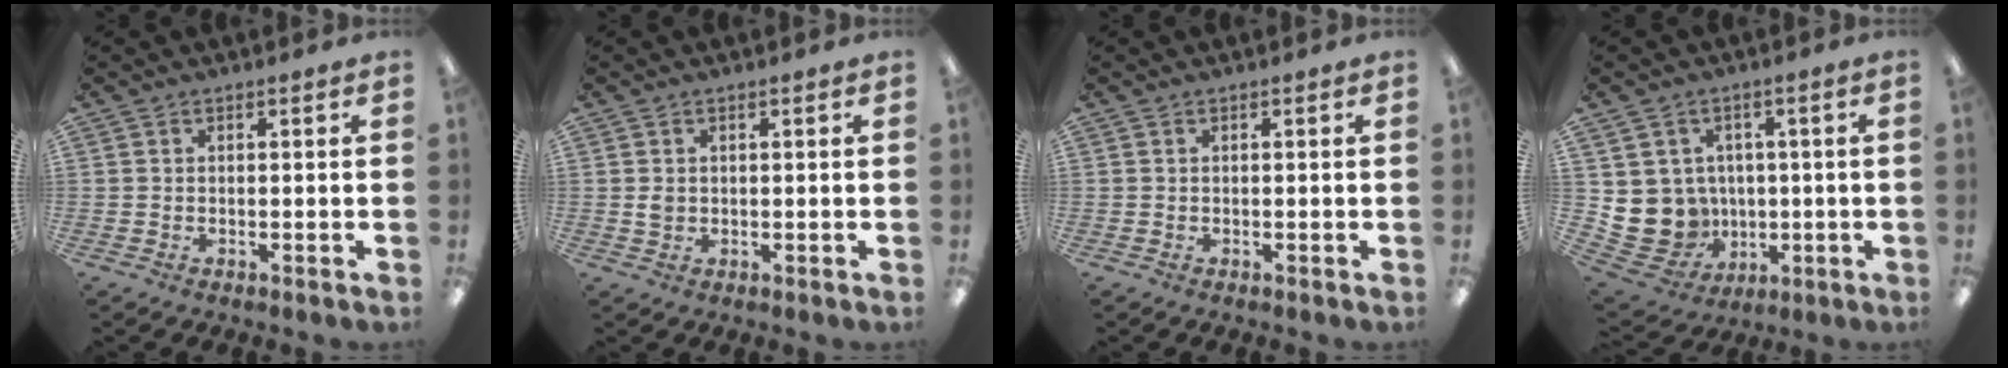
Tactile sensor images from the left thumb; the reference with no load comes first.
{"total": 1.5, "force": [0.2, 1.3, 0.5], "torque": [-0.014, 0.004, 0.003]}
{"total": 0.0}
{"total": 8.4, "force": [-0.2, 8.3, 1.0], "torque": [-0.060, -0.013, 0.008]}